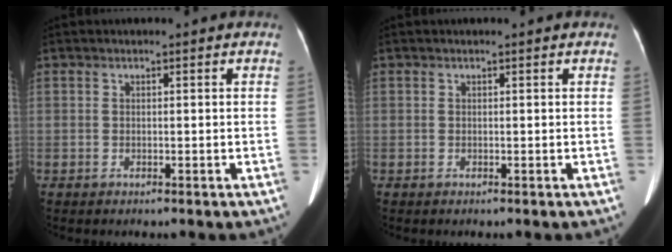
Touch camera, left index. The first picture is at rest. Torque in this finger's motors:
{"motor_torque": [0.03, -0.01, 0.00, -0.01]}